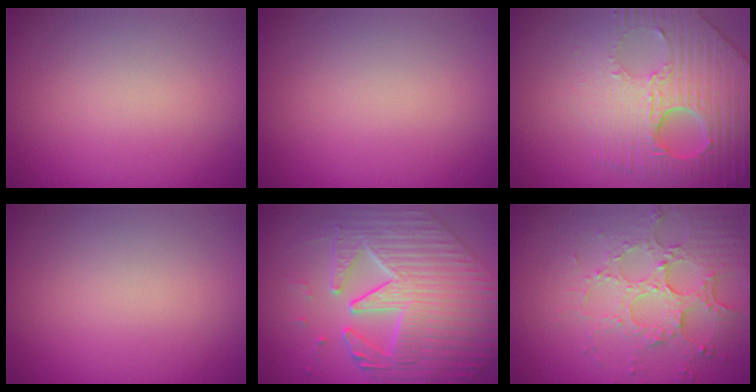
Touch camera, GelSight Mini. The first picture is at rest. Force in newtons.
{"total": 0.0}
{"total": 6.7, "press": 5.5, "slide": 4.0}
{"total": 0.0}
{"total": 6.8, "press": 5.9, "slide": 3.4}
{"total": 5.2, "press": 3.8, "slide": 3.5}